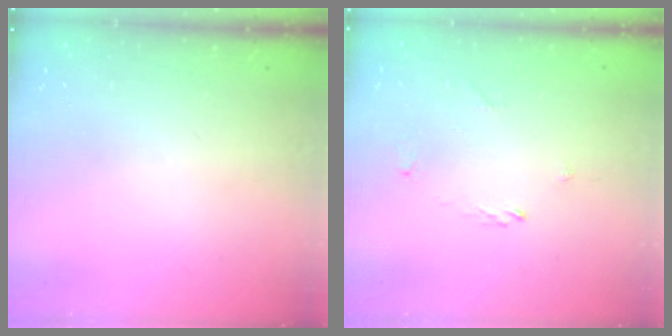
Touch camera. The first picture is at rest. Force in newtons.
{"total": 1.6, "press": 1.5, "slide": 0.5}